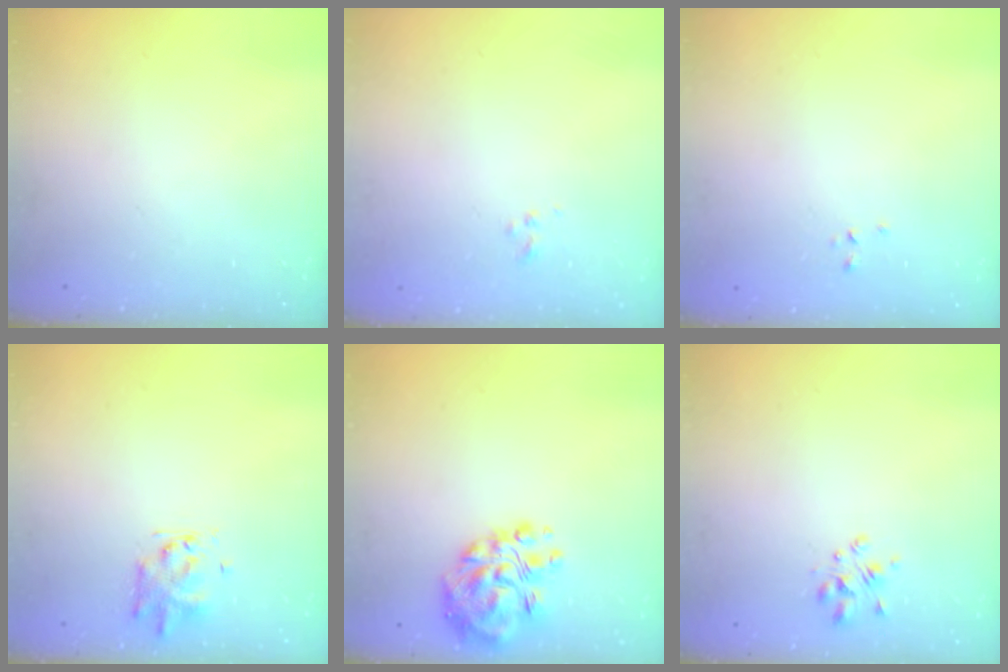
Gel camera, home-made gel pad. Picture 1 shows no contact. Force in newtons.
{"total": 1.4, "press": 1.3, "slide": 0.6}
{"total": 0.0}
{"total": 1.4, "press": 1.1, "slide": 0.8}
{"total": 12.9, "press": 12.4, "slide": 3.6}
{"total": 2.4, "press": 2.3, "slide": 0.7}